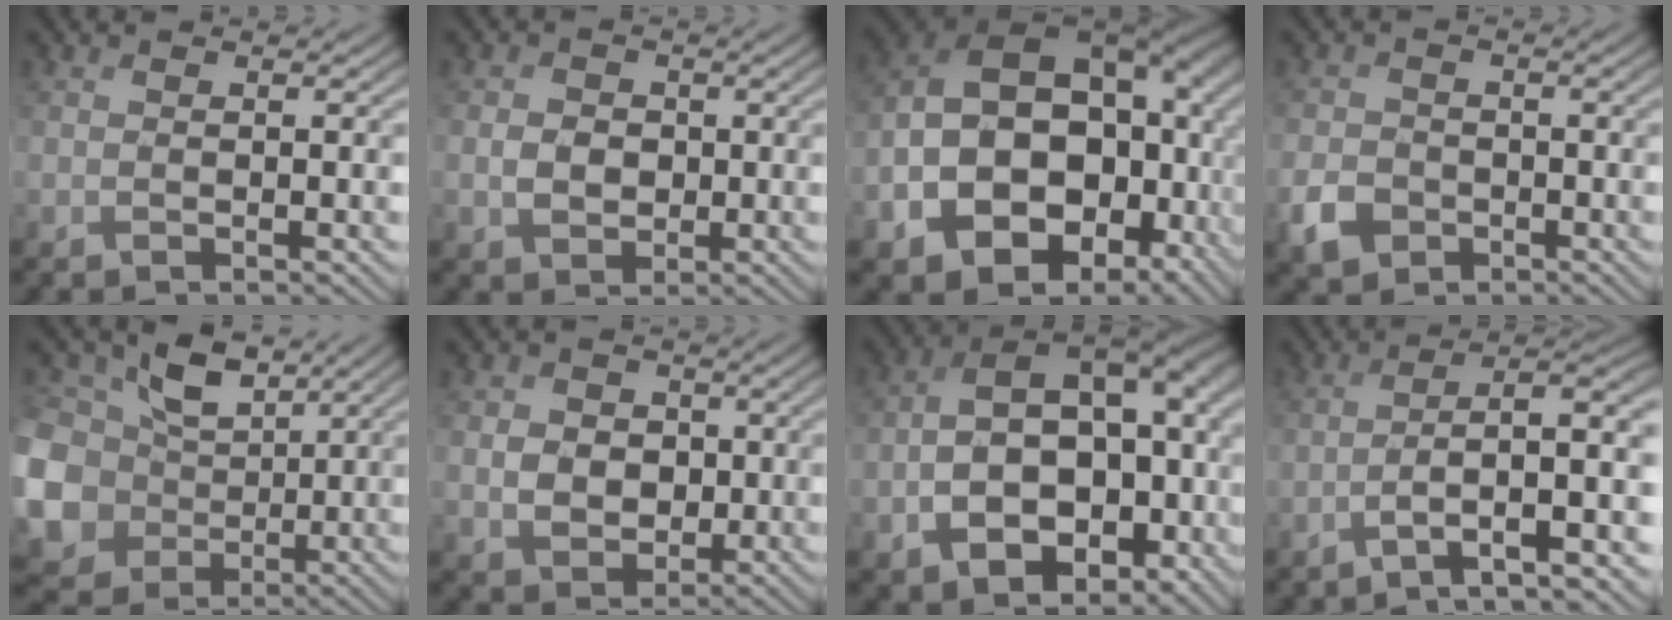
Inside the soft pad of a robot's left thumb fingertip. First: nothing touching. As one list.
[{"total": 3.0, "force": [-0.2, 2.6, 1.5], "torque": [-0.036, -0.004, -0.007]}, {"total": 21.0, "force": [-2.8, 14.4, 15.0], "torque": [-0.286, -0.048, -0.016]}, {"total": 4.0, "force": [-1.9, 3.0, 1.8], "torque": [-0.048, -0.007, -0.043]}, {"total": 15.2, "force": [2.6, 12.4, 8.4], "torque": [-0.252, -0.013, 0.051]}, {"total": 4.6, "force": [0.2, 4.1, 2.2], "torque": [-0.059, -0.003, -0.004]}, {"total": 17.0, "force": [-3.4, 9.9, 13.3], "torque": [-0.238, -0.022, -0.026]}, {"total": 8.8, "force": [-3.7, 1.7, 7.8], "torque": [-0.116, 0.013, -0.070]}]